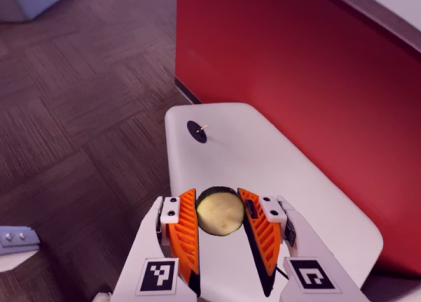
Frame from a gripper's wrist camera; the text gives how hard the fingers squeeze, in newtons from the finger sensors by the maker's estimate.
{"total": 11.3, "left": 11.6, "right": 11.0}